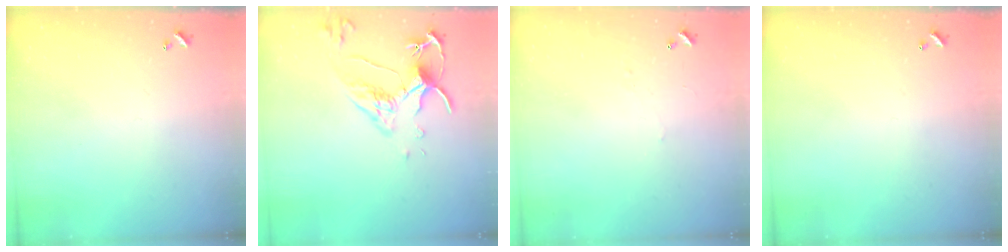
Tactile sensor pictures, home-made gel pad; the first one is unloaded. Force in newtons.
{"total": 6.3, "press": 6.2, "slide": 1.2}
{"total": 2.2, "press": 2.1, "slide": 0.4}
{"total": 0.0}